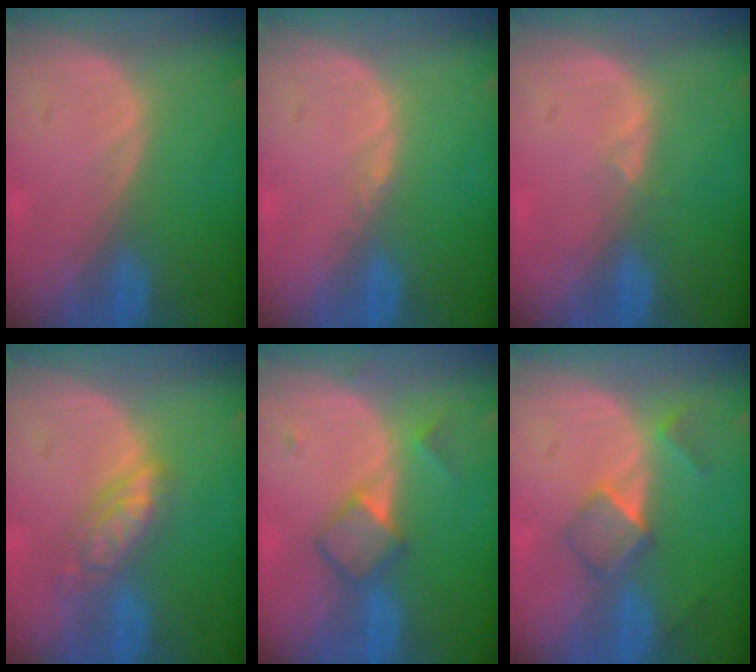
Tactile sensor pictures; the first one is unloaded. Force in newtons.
{"total": 0.6, "press": 0.5, "slide": 0.4}
{"total": 0.9, "press": 0.9, "slide": 0.3}
{"total": 5.7, "press": 5.1, "slide": 2.6}
{"total": 4.8, "press": 4.6, "slide": 1.3}
{"total": 5.2, "press": 4.6, "slide": 2.4}